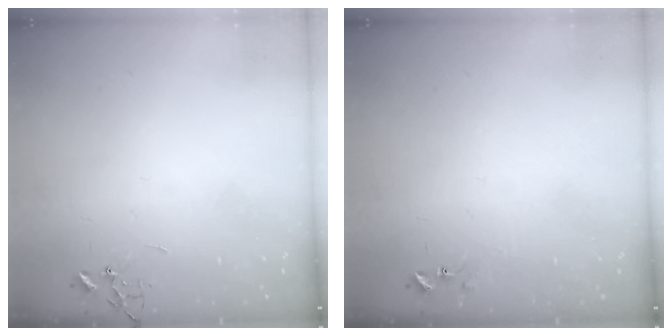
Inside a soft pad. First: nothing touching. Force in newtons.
{"total": 6.0, "press": 5.9, "slide": 0.6}